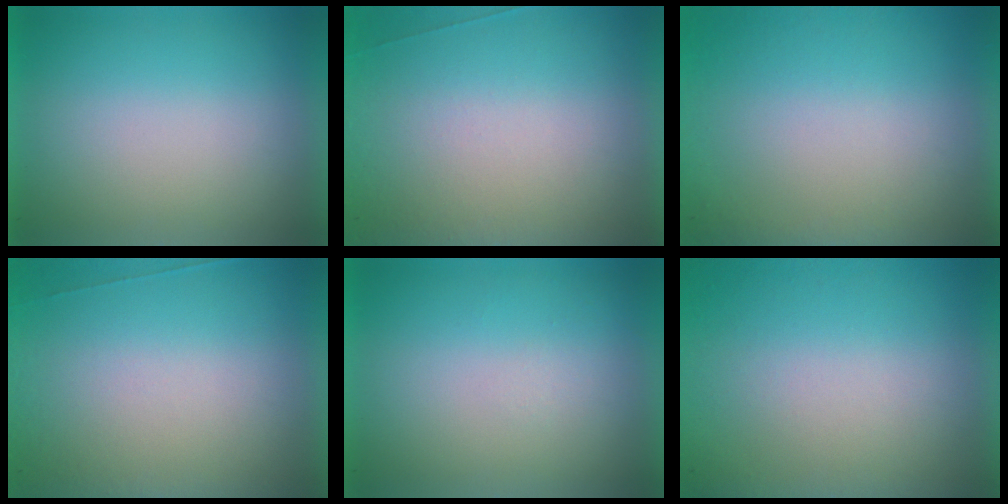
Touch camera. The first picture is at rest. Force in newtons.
{"total": 6.9}
{"total": 6.9}
{"total": 6.6}
{"total": 1.0}
{"total": 6.0}